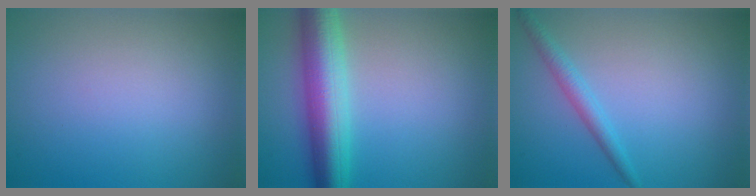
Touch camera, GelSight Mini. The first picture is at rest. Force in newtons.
{"total": 7.2, "press": 7.2, "slide": 0.0}
{"total": 1.9, "press": 1.9, "slide": 0.1}